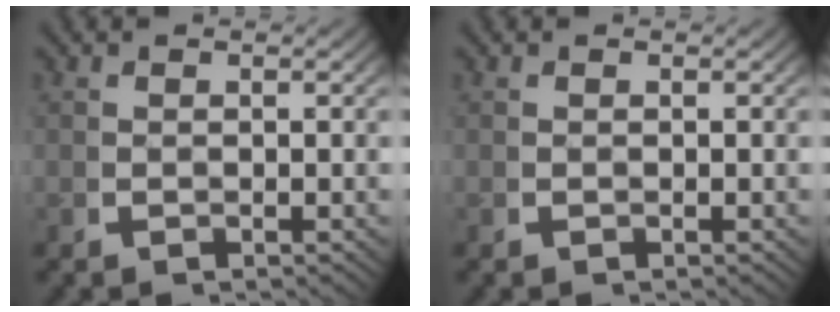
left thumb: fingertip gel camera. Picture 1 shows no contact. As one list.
[{"total": 0.0}]